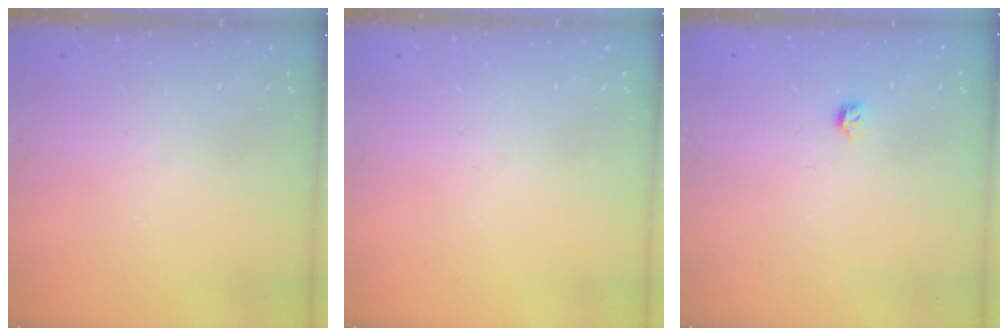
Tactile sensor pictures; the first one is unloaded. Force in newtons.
{"total": 0.0}
{"total": 2.8, "press": 2.7, "slide": 0.8}